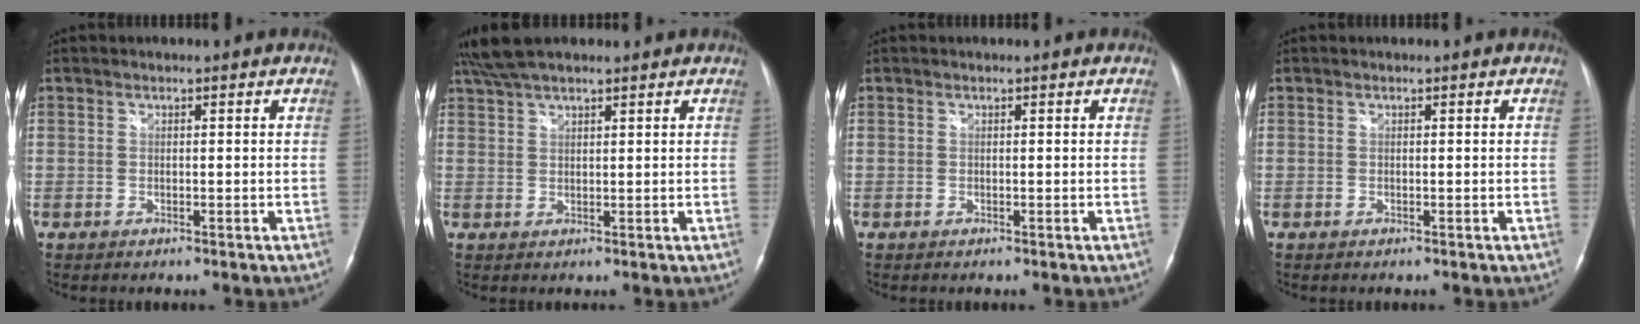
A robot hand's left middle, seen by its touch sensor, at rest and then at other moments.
{"total": 6.7, "force": [5.5, 1.6, 3.4], "torque": [-0.067, 0.034, 0.104]}
{"total": 0.0}
{"total": 0.0}